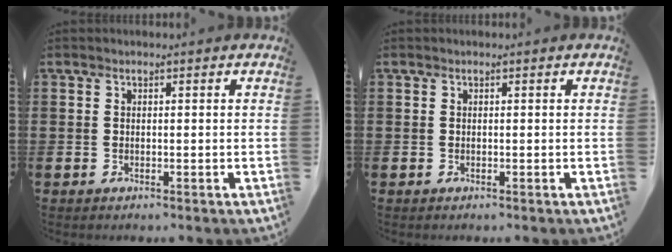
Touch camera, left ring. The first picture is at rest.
{"total": 0.0}